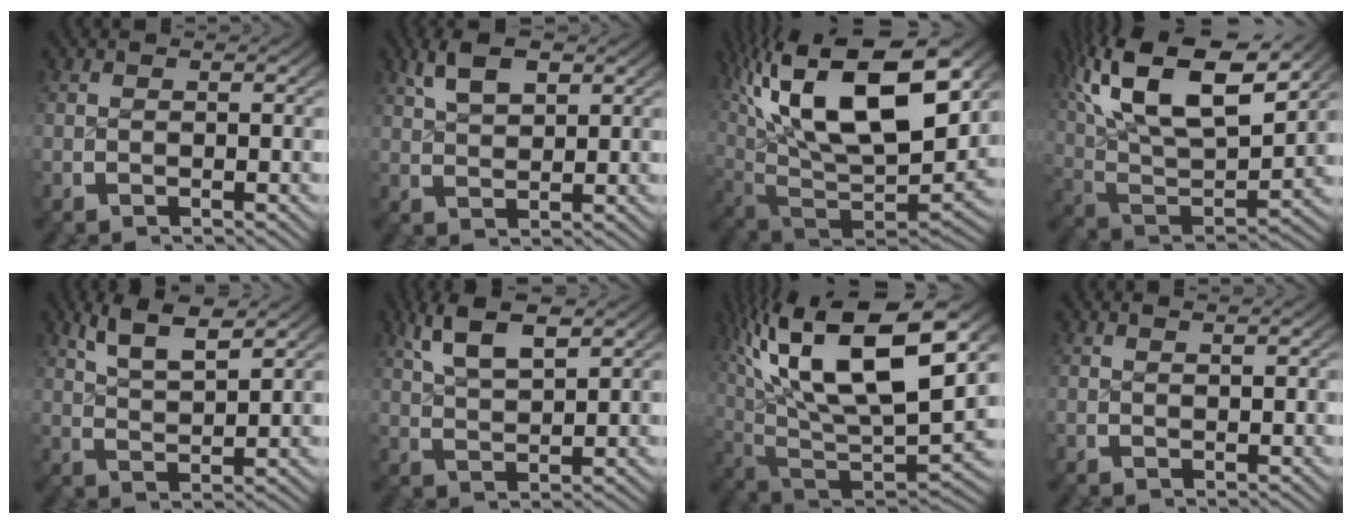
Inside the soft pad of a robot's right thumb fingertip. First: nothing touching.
{"total": 4.0, "force": [2.7, 1.5, 2.6], "torque": [-0.040, 0.007, 0.053]}
{"total": 19.2, "force": [2.9, 11.8, 14.8], "torque": [-0.315, -0.047, 0.066]}
{"total": 14.1, "force": [4.0, 8.5, 10.6], "torque": [-0.228, -0.021, 0.067]}
{"total": 5.4, "force": [4.0, 1.5, 3.3], "torque": [-0.060, 0.005, 0.075]}
{"total": 5.5, "force": [3.8, 1.8, 3.6], "torque": [-0.066, 0.008, 0.074]}
{"total": 19.0, "force": [2.7, 11.8, 14.6], "torque": [-0.313, -0.056, 0.070]}
{"total": 0.9, "force": [0.8, -0.2, 0.3], "torque": [-0.004, 0.001, 0.018]}